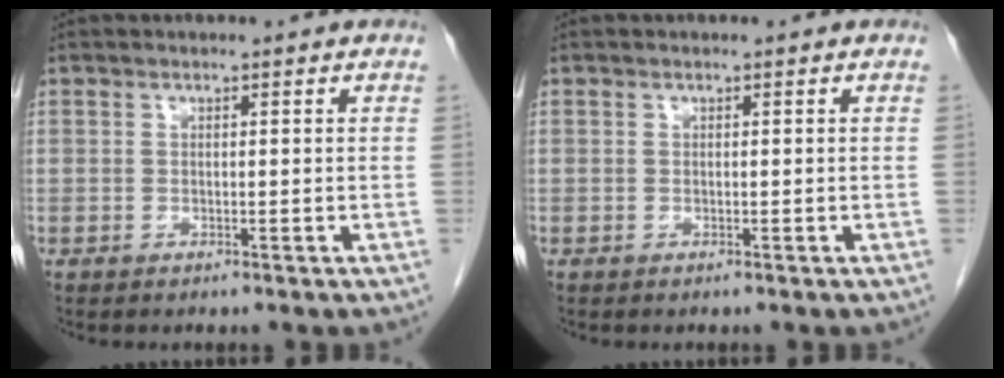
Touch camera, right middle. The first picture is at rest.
{"total": 0.0}